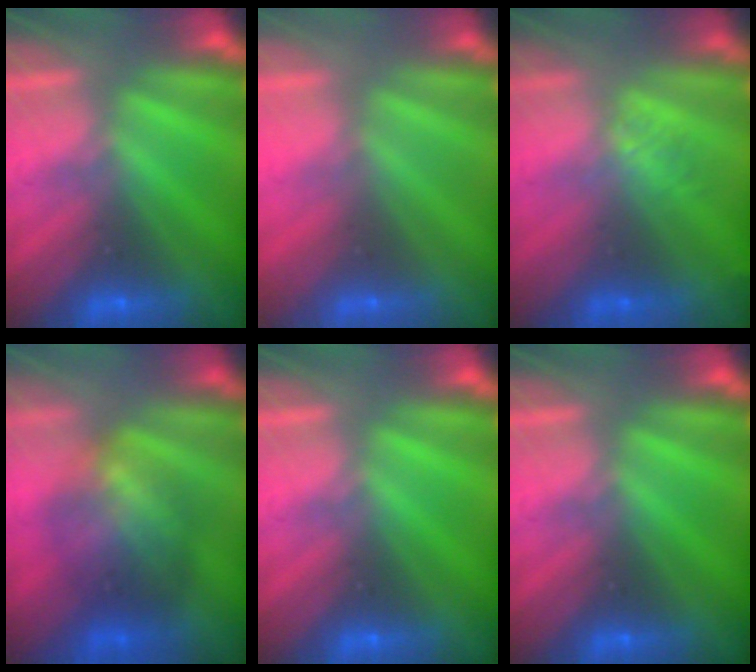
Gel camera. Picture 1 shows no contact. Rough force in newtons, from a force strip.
{"total": 2.8}
{"total": 1.3}
{"total": 6.1}
{"total": 0.0}
{"total": 0.0}